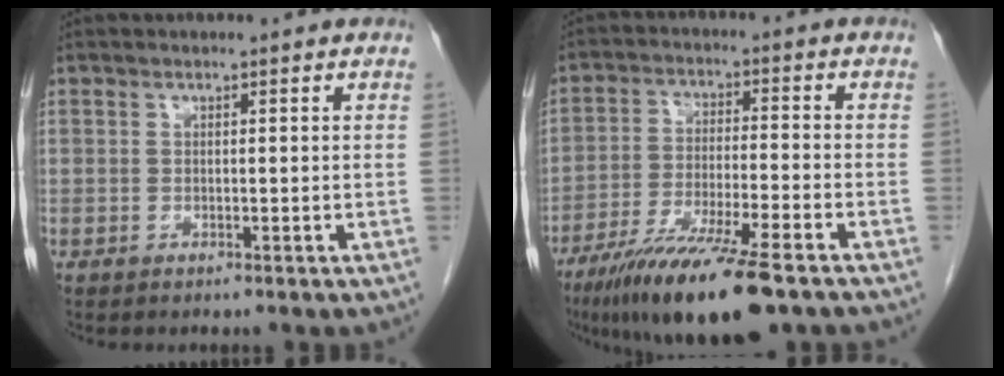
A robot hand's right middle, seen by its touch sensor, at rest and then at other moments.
{"total": 15.4, "force": [-10.8, 1.3, 10.9], "torque": [-0.192, -0.043, -0.184]}